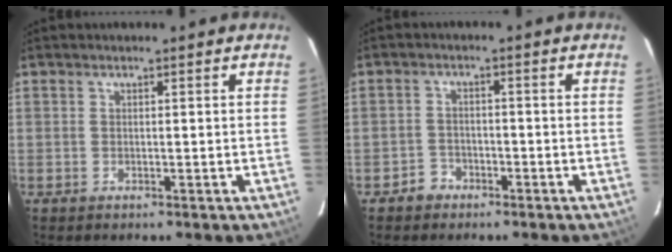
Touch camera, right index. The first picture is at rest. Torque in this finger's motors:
{"motor_torque": [-0.36, -0.15, -0.29, -0.13]}